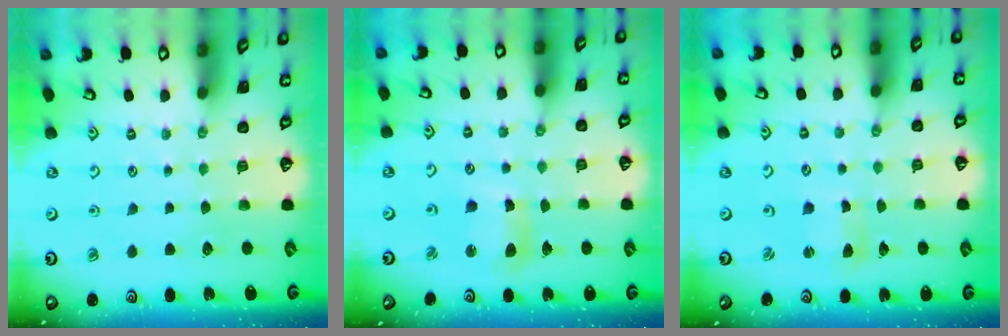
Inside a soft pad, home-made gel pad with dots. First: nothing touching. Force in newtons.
{"total": 8.6, "press": 8.5, "slide": 1.2}
{"total": 3.1, "press": 3.1, "slide": 0.3}